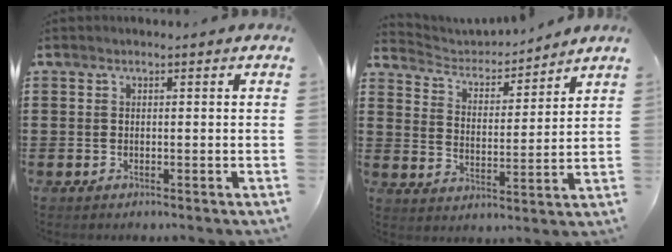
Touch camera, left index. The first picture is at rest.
{"total": 3.3, "force": [3.2, 0.8, 0.4], "torque": [-0.031, -0.028, 0.048]}